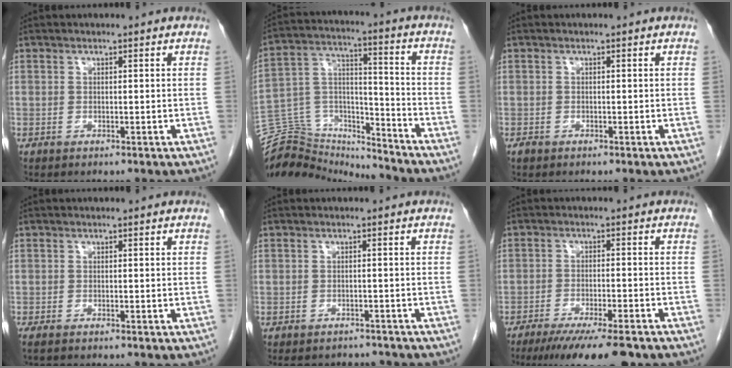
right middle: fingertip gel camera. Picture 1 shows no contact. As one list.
[{"total": 17.0, "force": [-16.5, 3.8, 1.9], "torque": [-0.043, 0.065, -0.270]}, {"total": 0.5, "force": [-0.4, 0.3, 0.2], "torque": [-0.004, 0.001, -0.007]}, {"total": 1.4, "force": [-1.2, 0.2, 0.7], "torque": [-0.016, -0.005, -0.017]}, {"total": 5.3, "force": [-5.0, 1.7, 0.5], "torque": [-0.003, 0.005, -0.061]}, {"total": 12.6, "force": [-9.7, 1.9, 7.7], "torque": [-0.107, -0.022, -0.149]}]